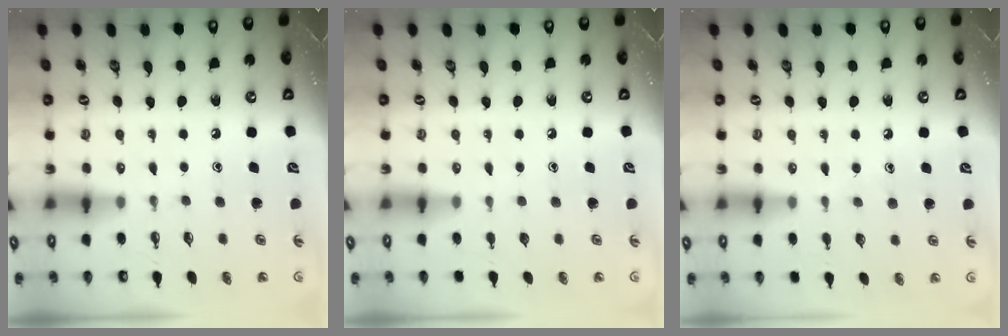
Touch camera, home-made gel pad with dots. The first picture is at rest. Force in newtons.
{"total": 0.0}
{"total": 5.7, "press": 5.6, "slide": 0.7}